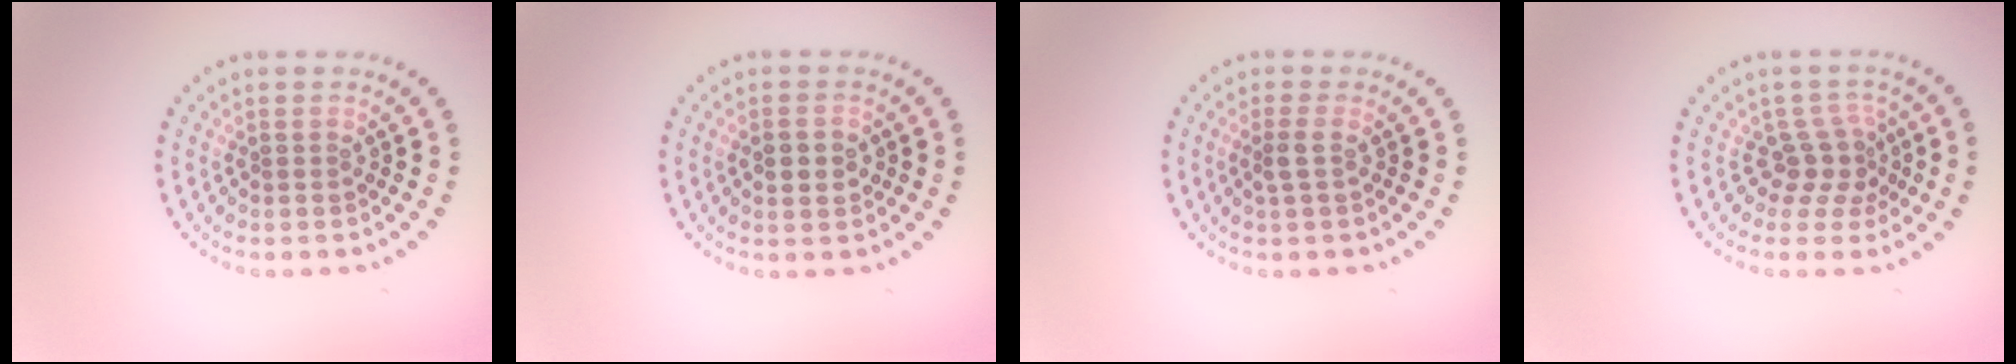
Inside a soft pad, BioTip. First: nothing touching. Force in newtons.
{"total": 2.6, "press": 2.6, "slide": 0.1}
{"total": 1.2, "press": 1.0, "slide": 0.6}
{"total": 2.8, "press": 1.9, "slide": 2.0}